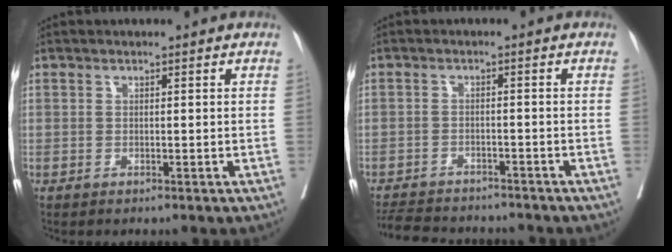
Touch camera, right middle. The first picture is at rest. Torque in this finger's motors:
{"motor_torque": [0.08, -0.11, 0.03, 0.01]}